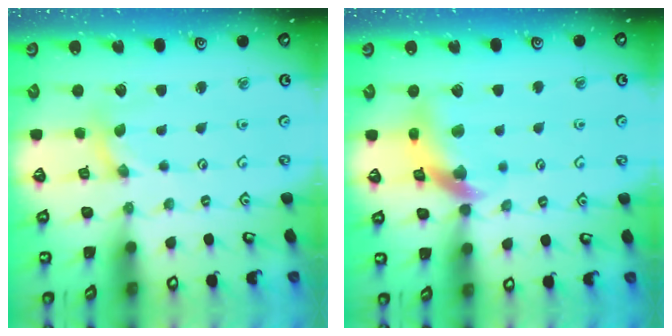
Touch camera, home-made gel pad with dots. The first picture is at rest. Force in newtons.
{"total": 11.7, "press": 11.7, "slide": 1.4}